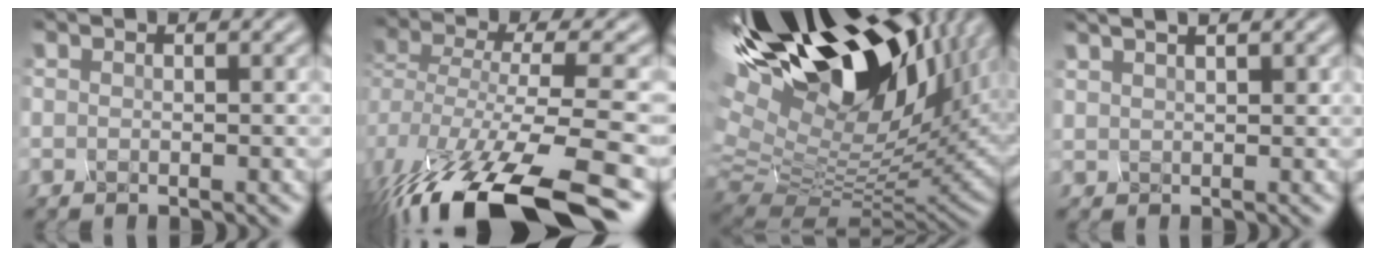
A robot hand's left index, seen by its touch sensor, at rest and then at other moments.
{"total": 11.7, "force": [-7.5, 3.7, 8.1], "torque": [-0.211, -0.017, -0.097]}
{"total": 17.5, "force": [9.9, 8.3, 11.8], "torque": [-0.249, 0.069, 0.166]}
{"total": 2.1, "force": [1.8, -0.1, 1.0], "torque": [-0.006, 0.021, 0.012]}